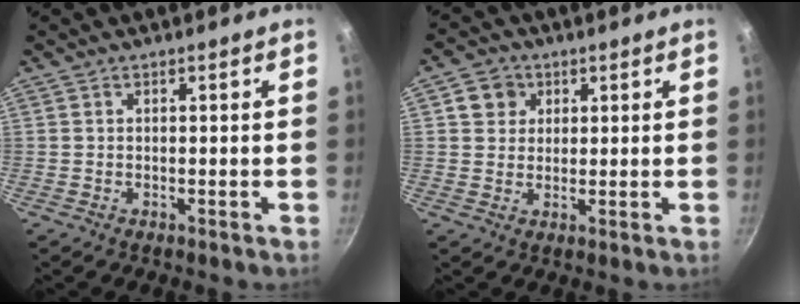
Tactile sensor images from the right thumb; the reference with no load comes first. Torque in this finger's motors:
{"motor_torque": [-0.07, 1.33, 0.13, -0.39, -0.02]}